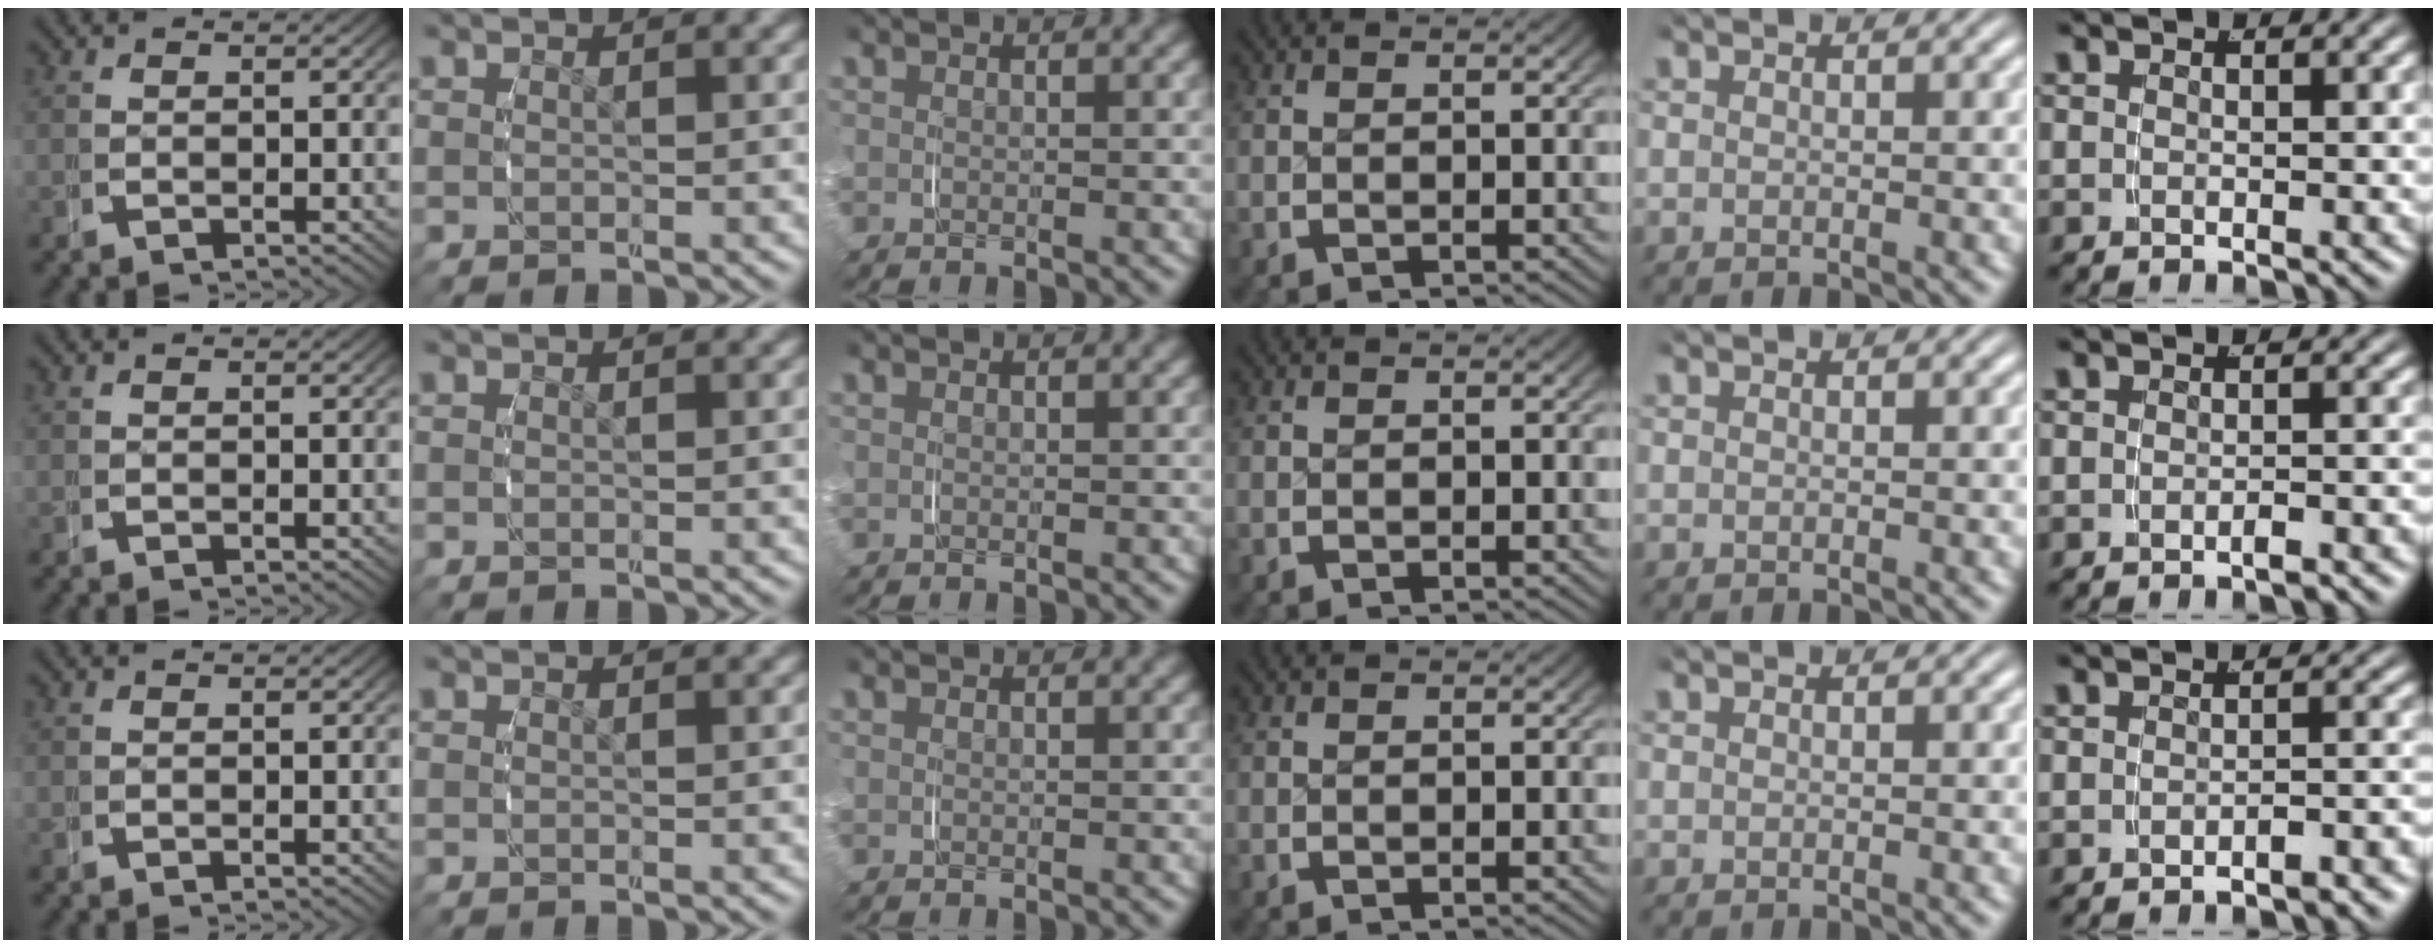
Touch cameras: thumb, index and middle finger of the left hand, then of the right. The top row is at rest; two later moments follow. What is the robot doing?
{"motion": "grasp_and_lifting", "object": "string"}